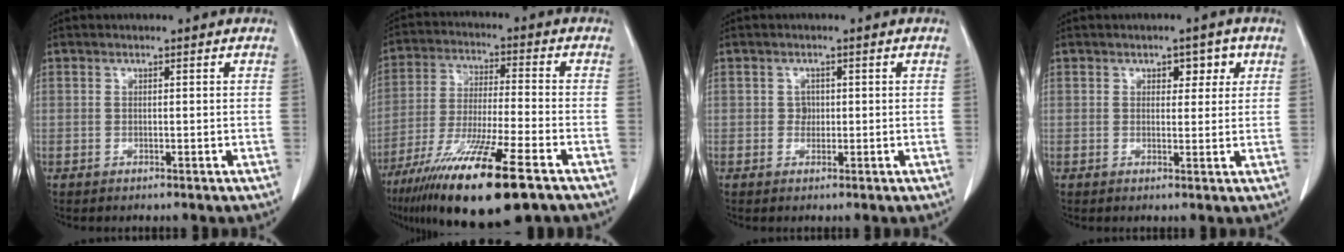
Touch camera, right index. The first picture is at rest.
{"total": 18.2, "force": [-11.3, 1.2, 14.2], "torque": [-0.256, -0.053, -0.198]}
{"total": 1.3, "force": [0.0, 1.2, 0.6], "torque": [-0.006, 0.003, 0.001]}
{"total": 3.1, "force": [1.3, 1.9, 2.1], "torque": [-0.021, 0.008, 0.017]}